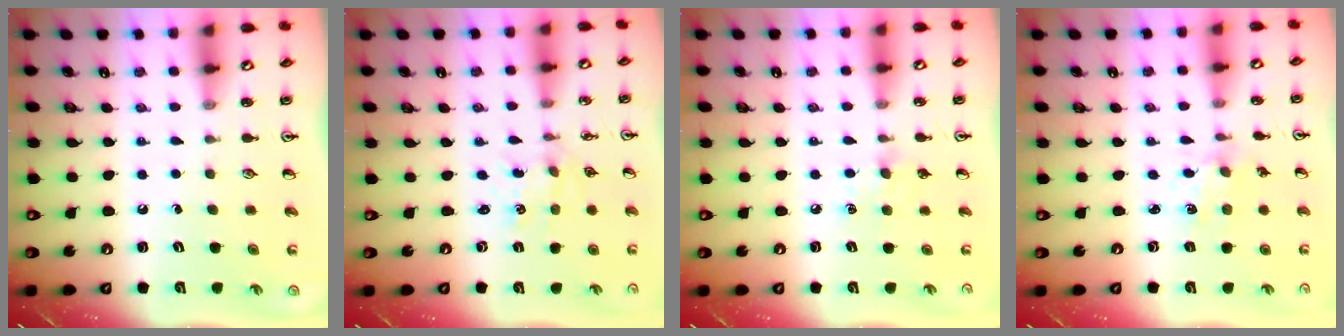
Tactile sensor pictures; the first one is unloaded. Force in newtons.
{"total": 1.0, "press": 0.9, "slide": 0.2}
{"total": 6.3, "press": 6.2, "slide": 0.8}
{"total": 1.8, "press": 1.8, "slide": 0.3}